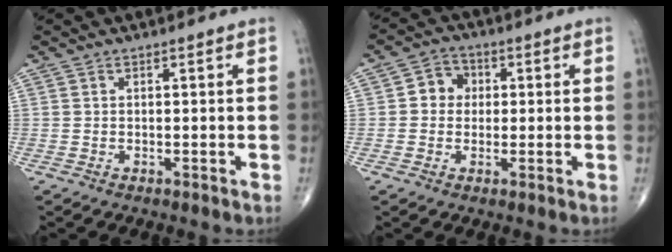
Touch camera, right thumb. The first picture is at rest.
{"total": 4.9, "force": [0.5, 4.3, 2.2], "torque": [-0.012, 0.011, -0.002]}